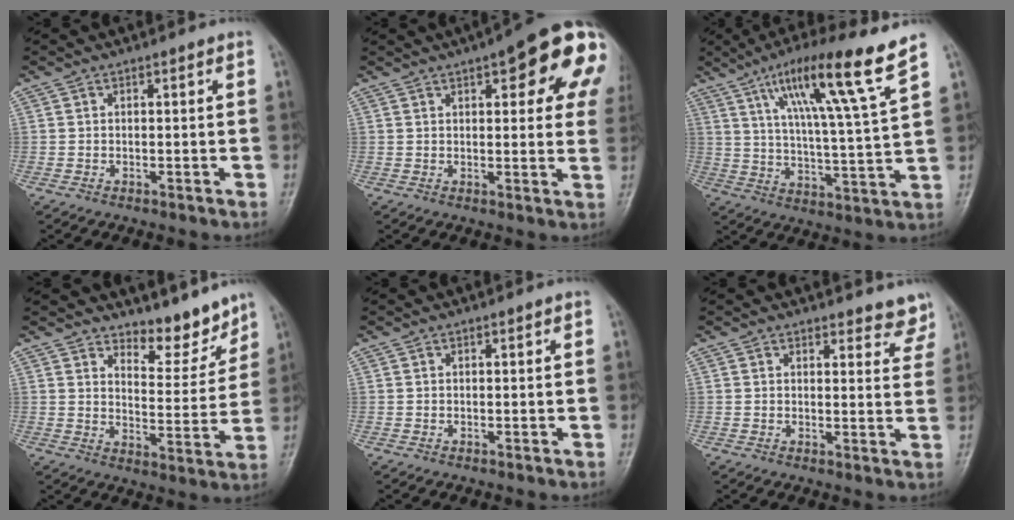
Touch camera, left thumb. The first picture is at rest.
{"total": 19.7, "force": [8.1, 6.9, 16.6], "torque": [-0.185, 0.001, 0.093]}
{"total": 16.2, "force": [9.6, -0.1, 13.0], "torque": [-0.214, -0.042, 0.158]}
{"total": 8.1, "force": [7.2, 2.8, 2.5], "torque": [-0.003, -0.066, 0.117]}
{"total": 0.0}
{"total": 5.6, "force": [5.2, 1.8, 0.7], "torque": [0.026, -0.035, 0.043]}